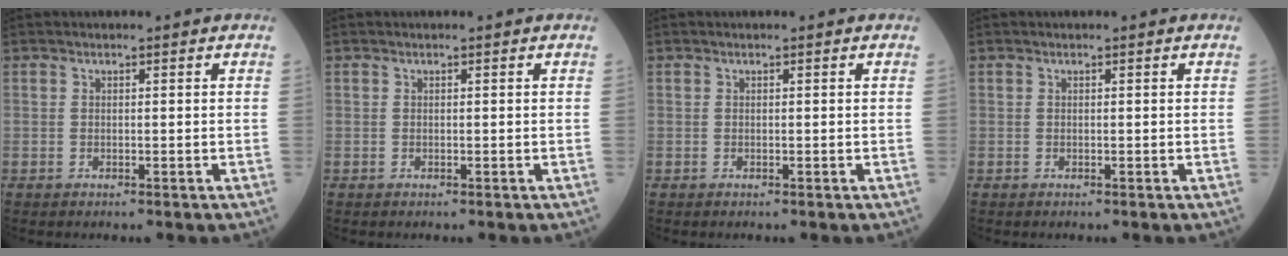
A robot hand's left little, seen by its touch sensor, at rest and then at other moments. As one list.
[{"total": 0.0}, {"total": 0.0}, {"total": 0.0}]